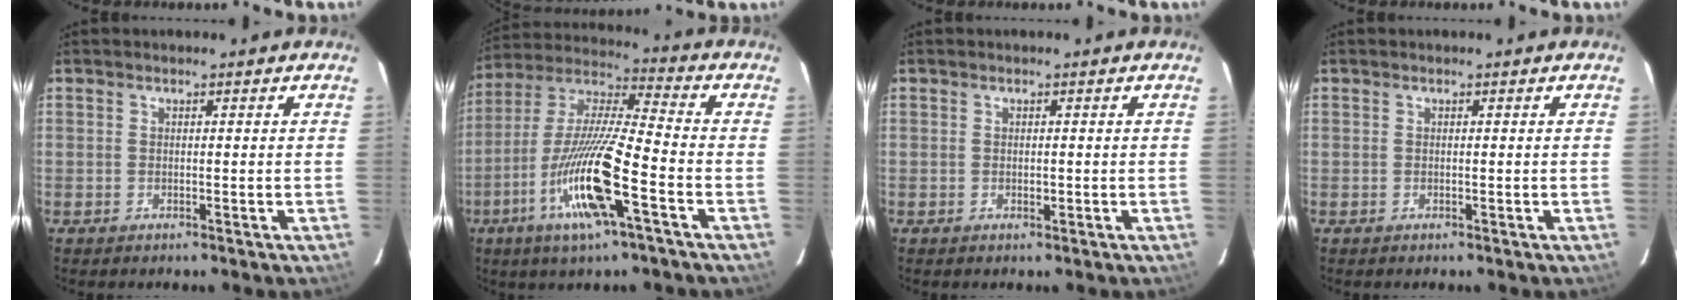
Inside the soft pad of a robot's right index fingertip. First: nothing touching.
{"total": 16.5, "force": [-6.4, 1.1, 15.2], "torque": [-0.308, -0.013, -0.121]}
{"total": 0.7, "force": [-0.1, 0.3, 0.6], "torque": [-0.010, 0.000, -0.001]}
{"total": 0.0}